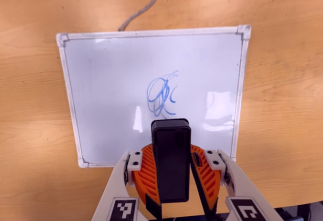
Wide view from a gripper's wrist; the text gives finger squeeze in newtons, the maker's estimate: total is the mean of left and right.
{"total": 8.0, "left": 8.8, "right": 7.3}